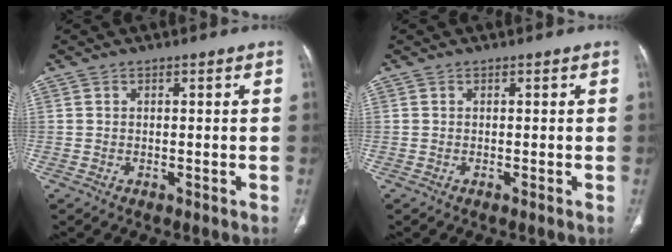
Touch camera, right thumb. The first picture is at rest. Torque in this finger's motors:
{"motor_torque": [-0.09, 0.15, 0.43, -0.13, -0.03]}